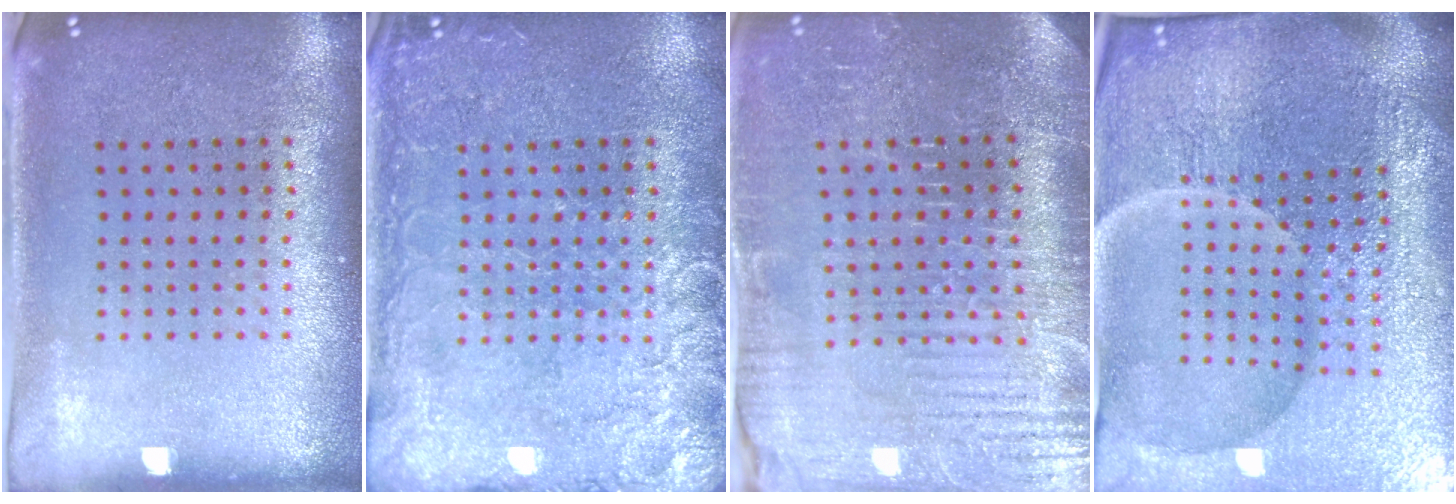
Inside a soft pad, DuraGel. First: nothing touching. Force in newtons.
{"total": 4.2, "press": 4.2, "slide": 0.5}
{"total": 4.2, "press": 4.0, "slide": 1.2}
{"total": 6.6, "press": 5.9, "slide": 2.9}